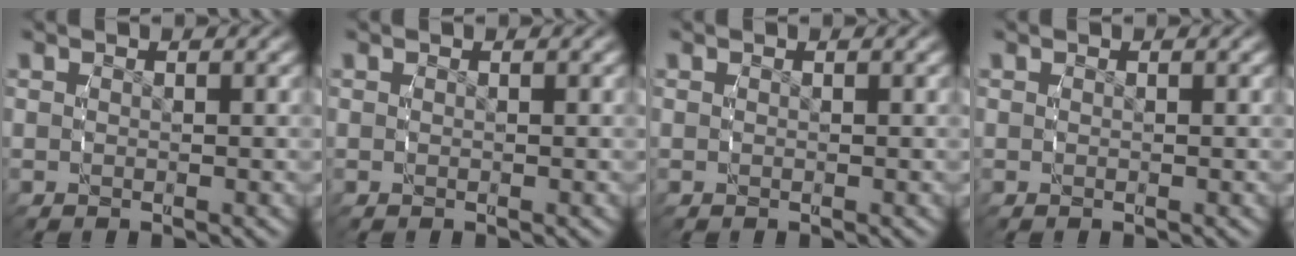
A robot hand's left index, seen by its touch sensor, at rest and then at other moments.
{"total": 0.0}
{"total": 0.0}
{"total": 0.0}